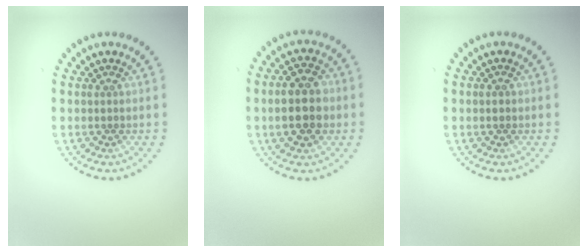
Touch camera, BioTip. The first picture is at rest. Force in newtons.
{"total": 4.7, "press": 4.7, "slide": 0.4}
{"total": 0.8, "press": 0.8, "slide": 0.1}